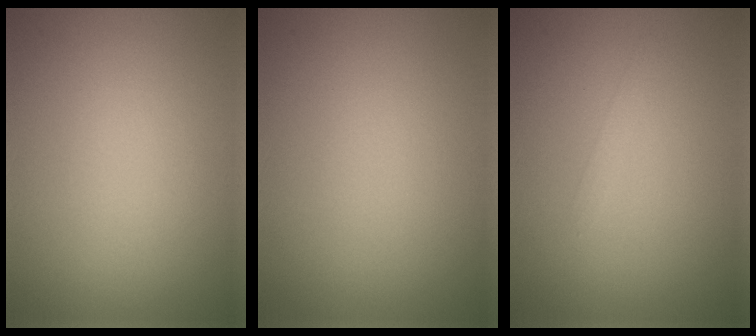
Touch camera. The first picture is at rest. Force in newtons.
{"total": 0.0}
{"total": 0.8, "press": 0.8, "slide": 0.1}